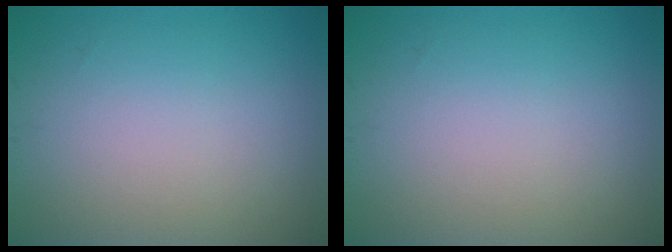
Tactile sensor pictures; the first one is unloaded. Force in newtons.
{"total": 0.0}